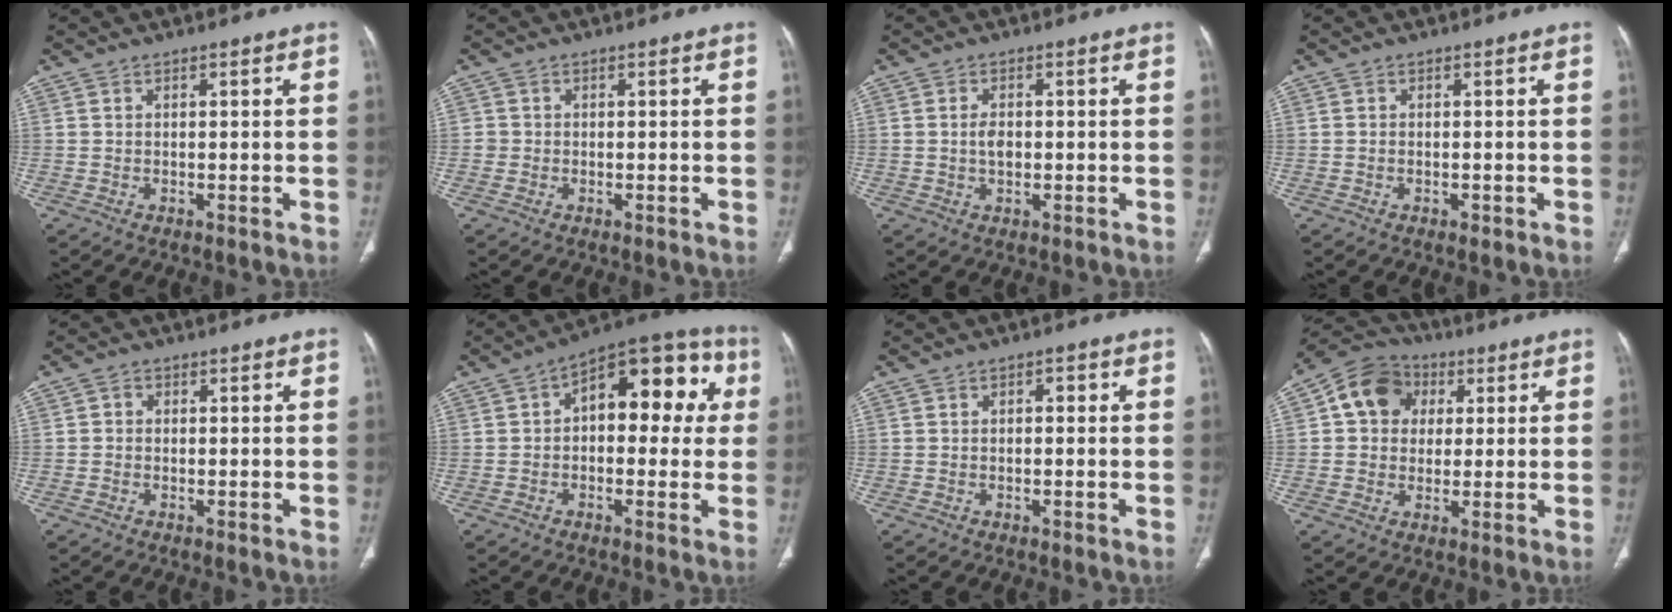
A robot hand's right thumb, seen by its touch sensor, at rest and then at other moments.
{"total": 1.2, "force": [-0.2, 1.2, 0.1], "torque": [0.006, 0.005, -0.004]}
{"total": 2.6, "force": [-0.1, 1.6, 2.0], "torque": [-0.031, 0.000, -0.003]}
{"total": 0.8, "force": [-0.3, 0.5, 0.5], "torque": [-0.011, 0.000, -0.003]}
{"total": 1.0, "force": [0.0, 1.0, 0.4], "torque": [-0.001, 0.003, -0.004]}
{"total": 16.3, "force": [3.0, 9.0, 13.3], "torque": [-0.117, 0.039, 0.030]}
{"total": 1.2, "force": [0.2, 0.7, 1.0], "torque": [-0.006, 0.003, -0.001]}
{"total": 10.9, "force": [2.7, 9.2, 5.2], "torque": [-0.068, 0.010, 0.034]}